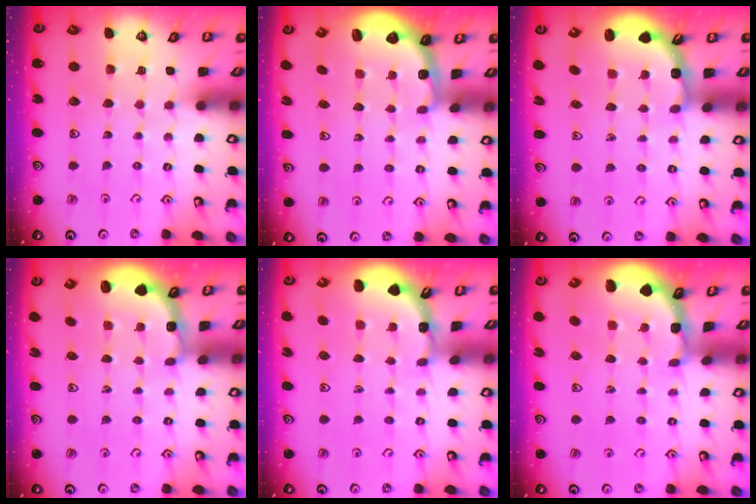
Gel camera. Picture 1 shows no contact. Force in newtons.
{"total": 2.3, "press": 1.7, "slide": 1.5}
{"total": 3.2, "press": 2.4, "slide": 2.1}
{"total": 1.9, "press": 1.5, "slide": 1.1}
{"total": 1.8, "press": 1.8, "slide": 0.1}
{"total": 1.5, "press": 1.5, "slide": 0.1}